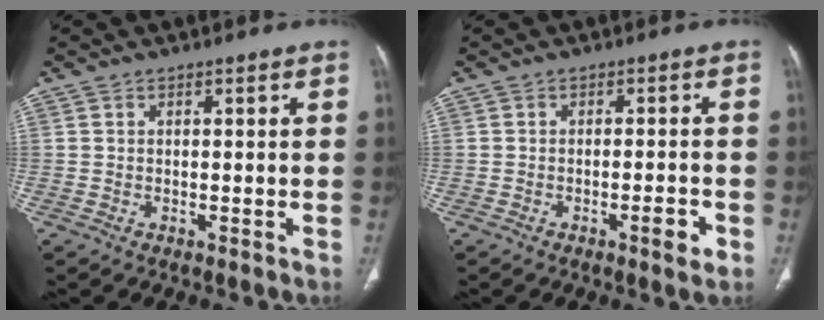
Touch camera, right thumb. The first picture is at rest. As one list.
[{"total": 3.3, "force": [-1.6, 0.6, 2.9], "torque": [-0.040, 0.004, -0.023]}]